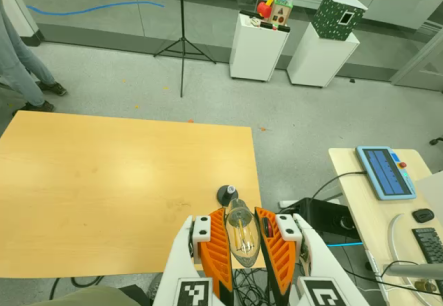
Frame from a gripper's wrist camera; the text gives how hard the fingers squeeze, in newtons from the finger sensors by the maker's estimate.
{"total": 17.8, "left": 18.9, "right": 16.7}